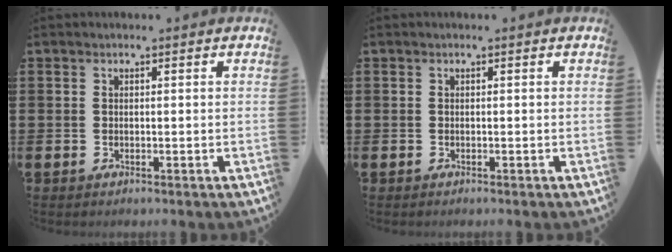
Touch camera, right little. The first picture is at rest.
{"total": 0.0}